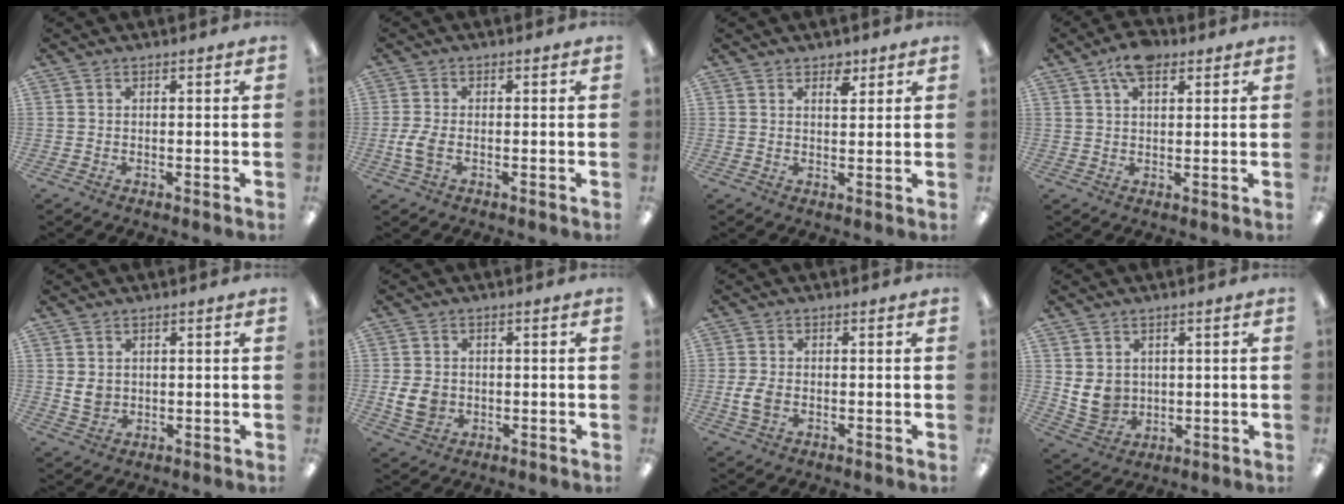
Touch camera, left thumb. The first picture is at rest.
{"total": 4.8, "force": [-1.0, 2.7, 3.9], "torque": [-0.082, 0.001, -0.017]}
{"total": 3.5, "force": [2.5, 1.8, 1.8], "torque": [-0.006, -0.011, 0.039]}
{"total": 6.7, "force": [3.9, 3.3, 4.4], "torque": [-0.076, -0.004, 0.069]}
{"total": 3.8, "force": [0.6, 3.1, 2.1], "torque": [-0.039, -0.001, 0.010]}
{"total": 6.2, "force": [-0.7, 5.0, 3.6], "torque": [-0.067, -0.001, -0.015]}
{"total": 4.4, "force": [-0.8, 2.9, 3.2], "torque": [-0.066, -0.004, -0.018]}
{"total": 6.8, "force": [1.4, 6.0, 3.0], "torque": [-0.055, 0.000, 0.030]}